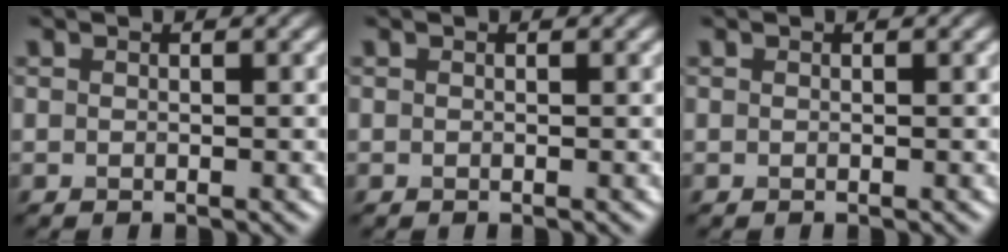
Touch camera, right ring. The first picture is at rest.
{"total": 0.0}
{"total": 0.0}